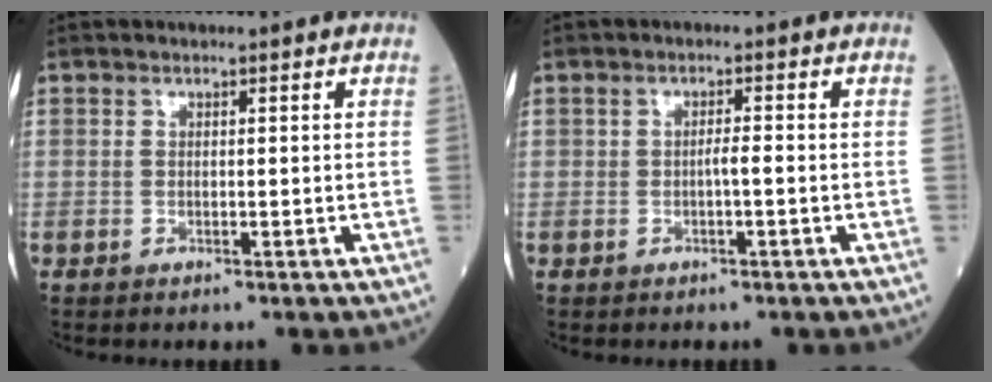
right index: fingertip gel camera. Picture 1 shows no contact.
{"total": 1.2, "force": [-0.4, 0.1, 1.2], "torque": [-0.020, 0.002, -0.006]}